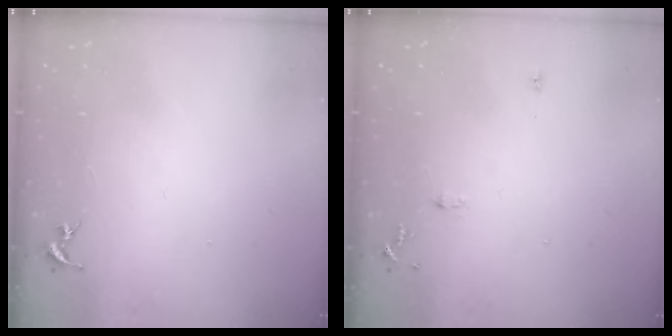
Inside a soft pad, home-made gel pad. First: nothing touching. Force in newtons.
{"total": 6.1, "press": 6.1, "slide": 0.7}